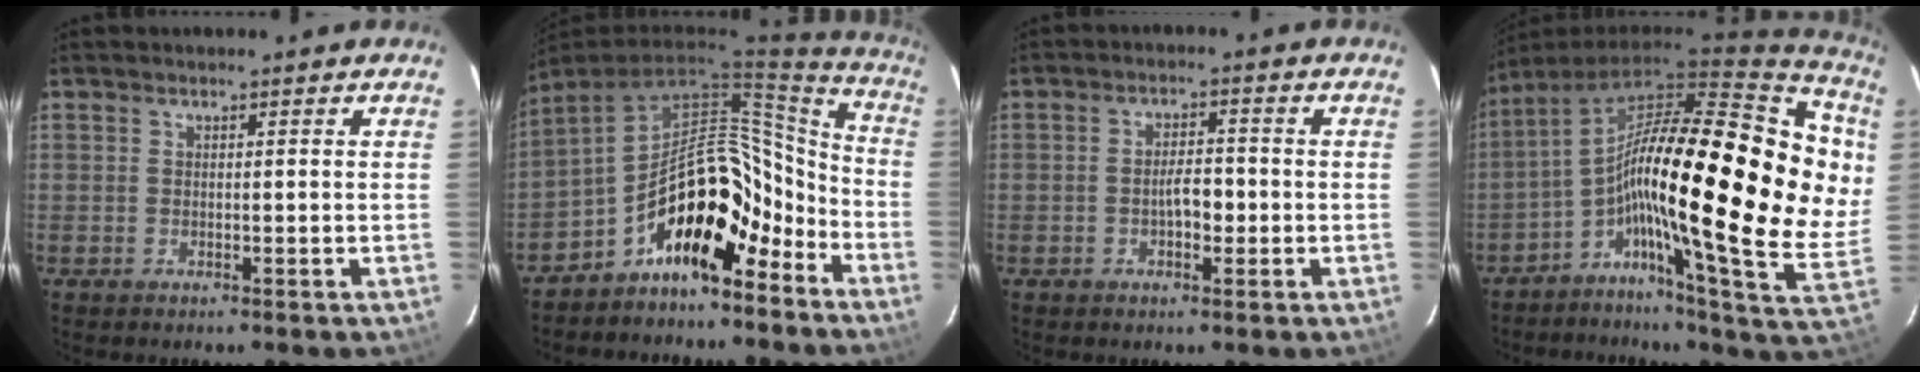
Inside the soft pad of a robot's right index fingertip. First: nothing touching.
{"total": 15.0, "force": [-9.5, 6.1, 9.9], "torque": [-0.145, 0.040, -0.152]}
{"total": 4.0, "force": [-1.1, 1.8, 3.4], "torque": [-0.061, 0.004, -0.014]}
{"total": 29.6, "force": [3.6, 7.0, 28.5], "torque": [-0.431, 0.012, 0.036]}